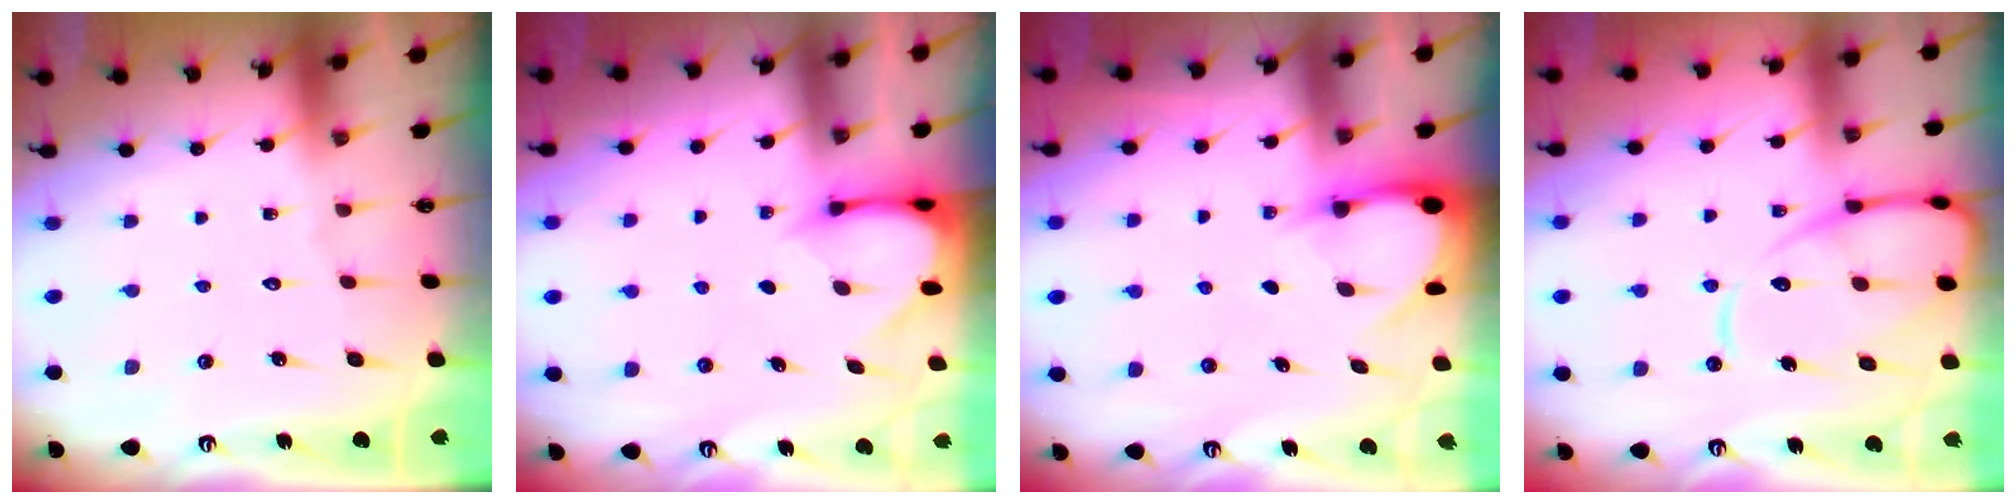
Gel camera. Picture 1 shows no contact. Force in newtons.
{"total": 3.1, "press": 3.1, "slide": 0.2}
{"total": 3.3, "press": 3.3, "slide": 0.4}
{"total": 13.3, "press": 13.3, "slide": 1.4}